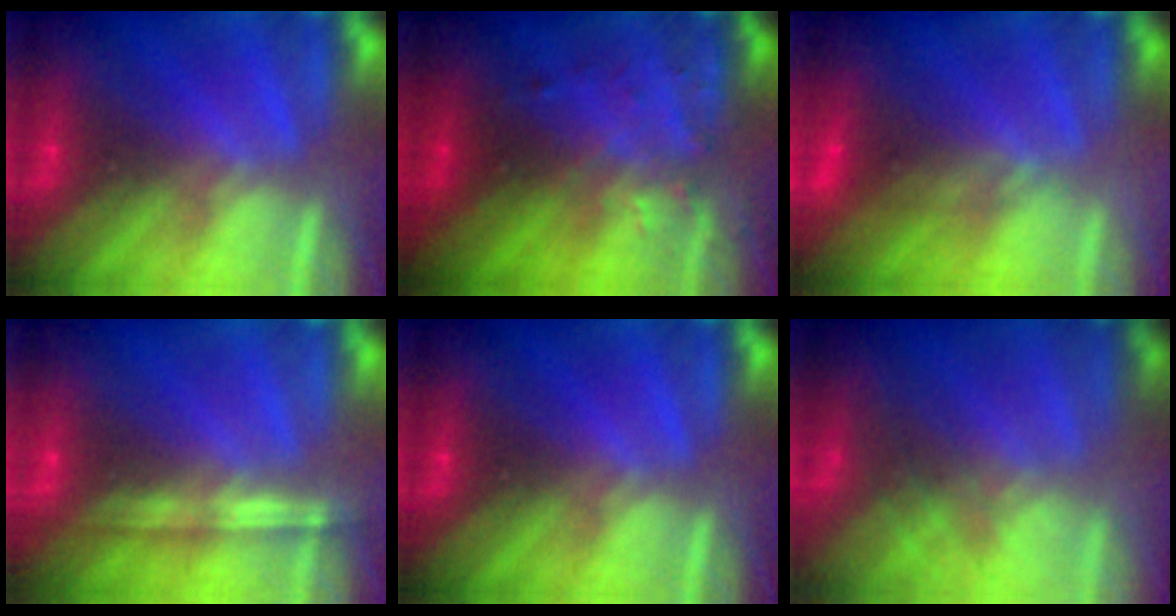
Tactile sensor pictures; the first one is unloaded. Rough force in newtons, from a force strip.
{"total": 3.3}
{"total": 4.3}
{"total": 1.1}
{"total": 0.0}
{"total": 5.7}